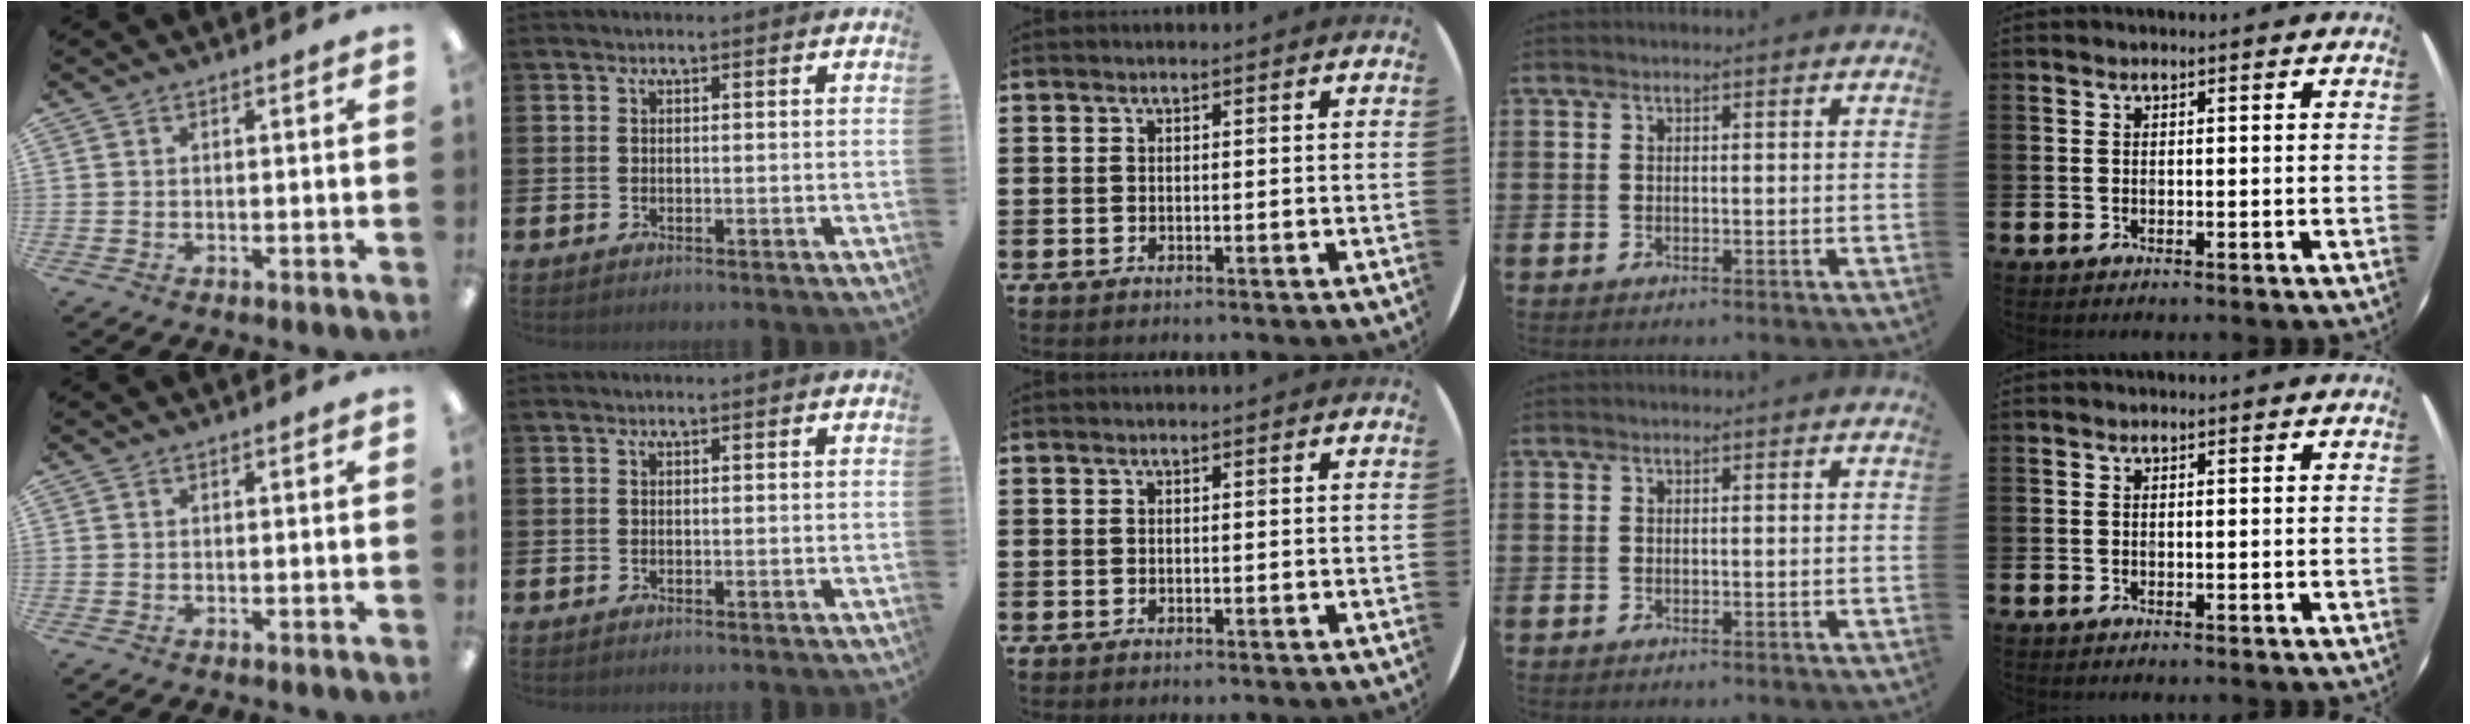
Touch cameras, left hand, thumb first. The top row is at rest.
{}